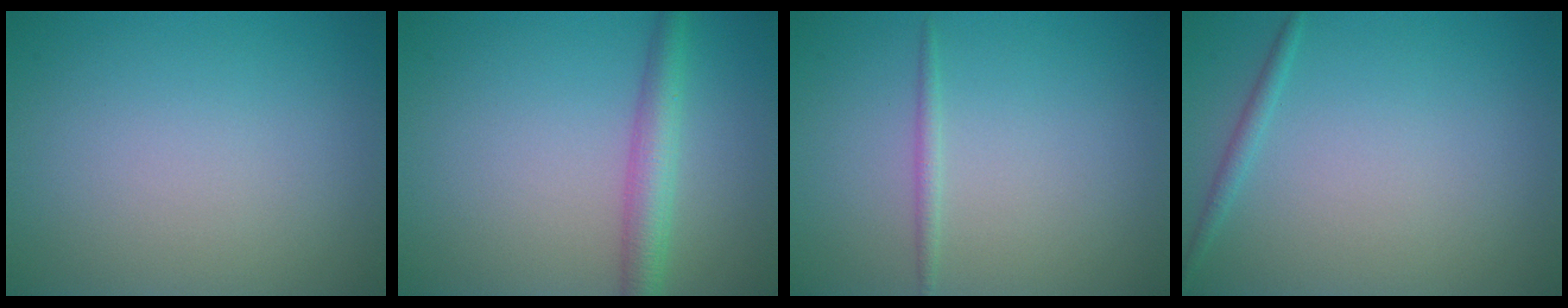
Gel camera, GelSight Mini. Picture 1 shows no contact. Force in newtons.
{"total": 3.4, "press": 3.4, "slide": 0.2}
{"total": 0.9, "press": 0.9, "slide": 0.1}
{"total": 1.0, "press": 1.0, "slide": 0.1}